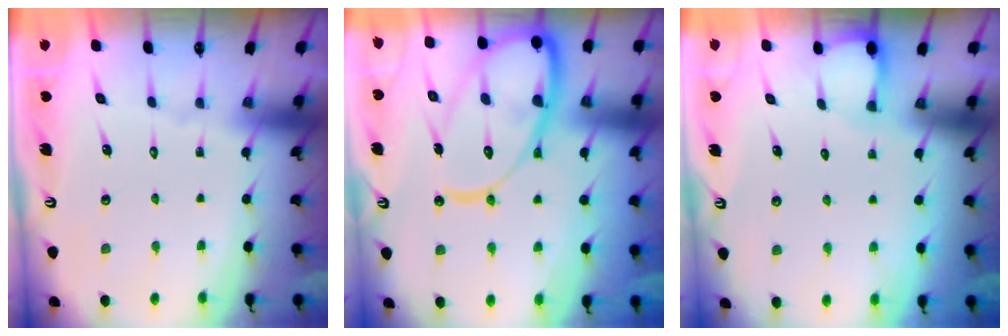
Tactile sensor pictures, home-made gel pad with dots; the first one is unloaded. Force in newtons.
{"total": 19.7, "press": 19.6, "slide": 1.8}
{"total": 2.5, "press": 2.4, "slide": 0.4}